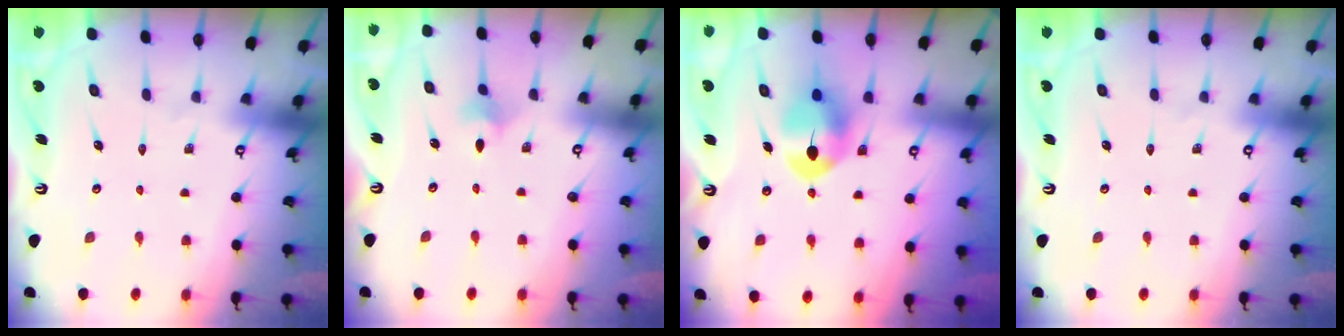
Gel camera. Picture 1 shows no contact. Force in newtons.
{"total": 3.8, "press": 3.7, "slide": 1.0}
{"total": 8.8, "press": 8.7, "slide": 1.6}
{"total": 0.0}